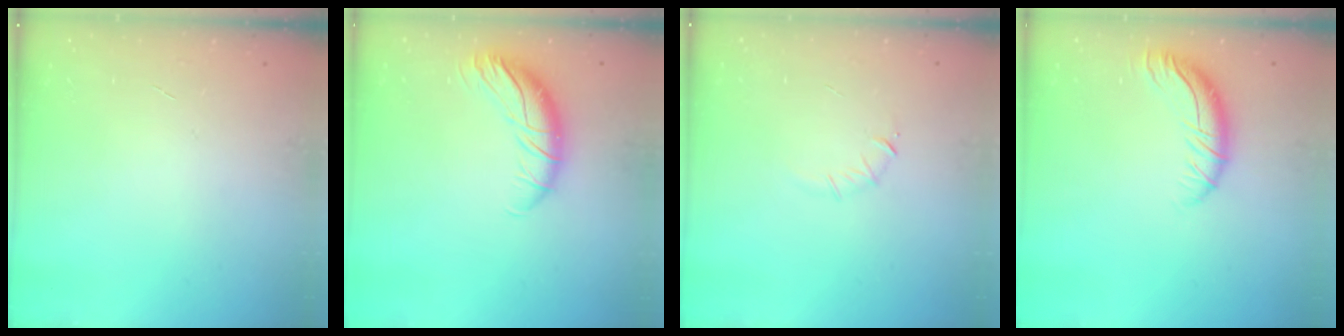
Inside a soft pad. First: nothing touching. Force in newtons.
{"total": 11.7, "press": 11.6, "slide": 1.9}
{"total": 3.8, "press": 3.6, "slide": 1.1}
{"total": 10.3, "press": 10.3, "slide": 0.4}